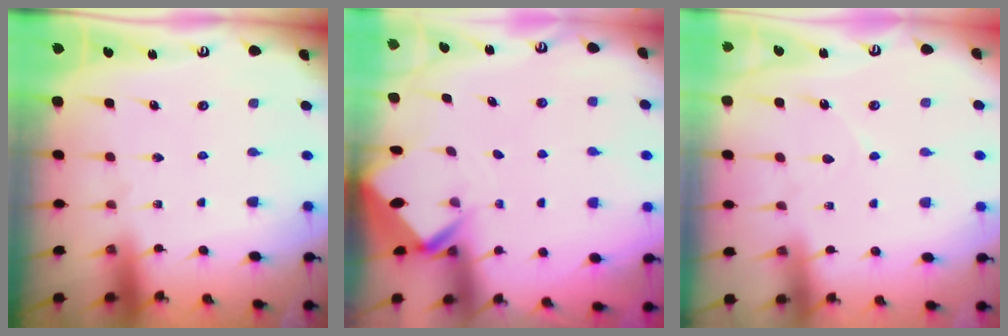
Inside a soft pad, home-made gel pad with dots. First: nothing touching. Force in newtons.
{"total": 3.1, "press": 3.1, "slide": 0.1}
{"total": 3.6, "press": 3.6, "slide": 0.1}